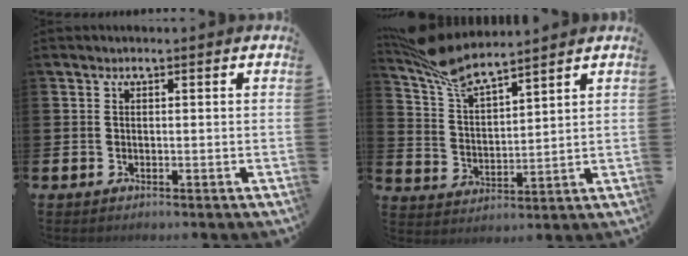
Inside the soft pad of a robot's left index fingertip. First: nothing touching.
{"total": 8.0, "force": [7.4, 1.1, 2.8], "torque": [-0.087, -0.034, 0.135]}